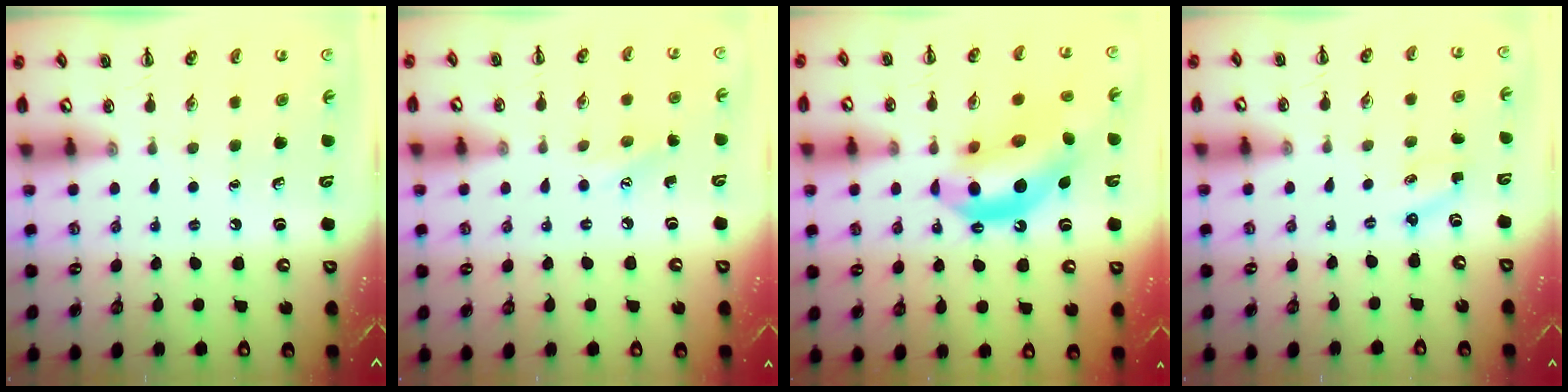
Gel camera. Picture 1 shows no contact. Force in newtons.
{"total": 5.6, "press": 5.4, "slide": 1.5}
{"total": 16.0, "press": 15.3, "slide": 4.6}
{"total": 1.3, "press": 1.2, "slide": 0.4}